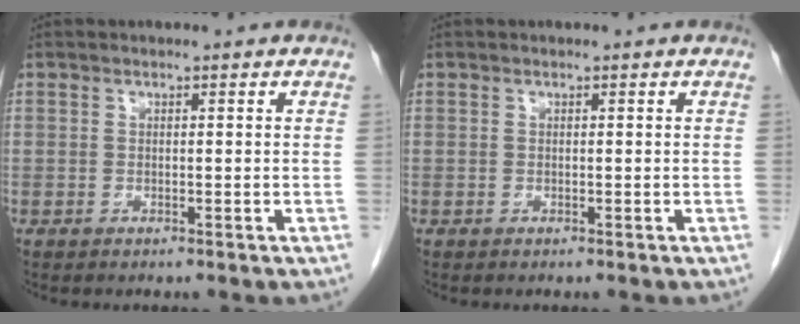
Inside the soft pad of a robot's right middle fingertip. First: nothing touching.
{"total": 0.0}